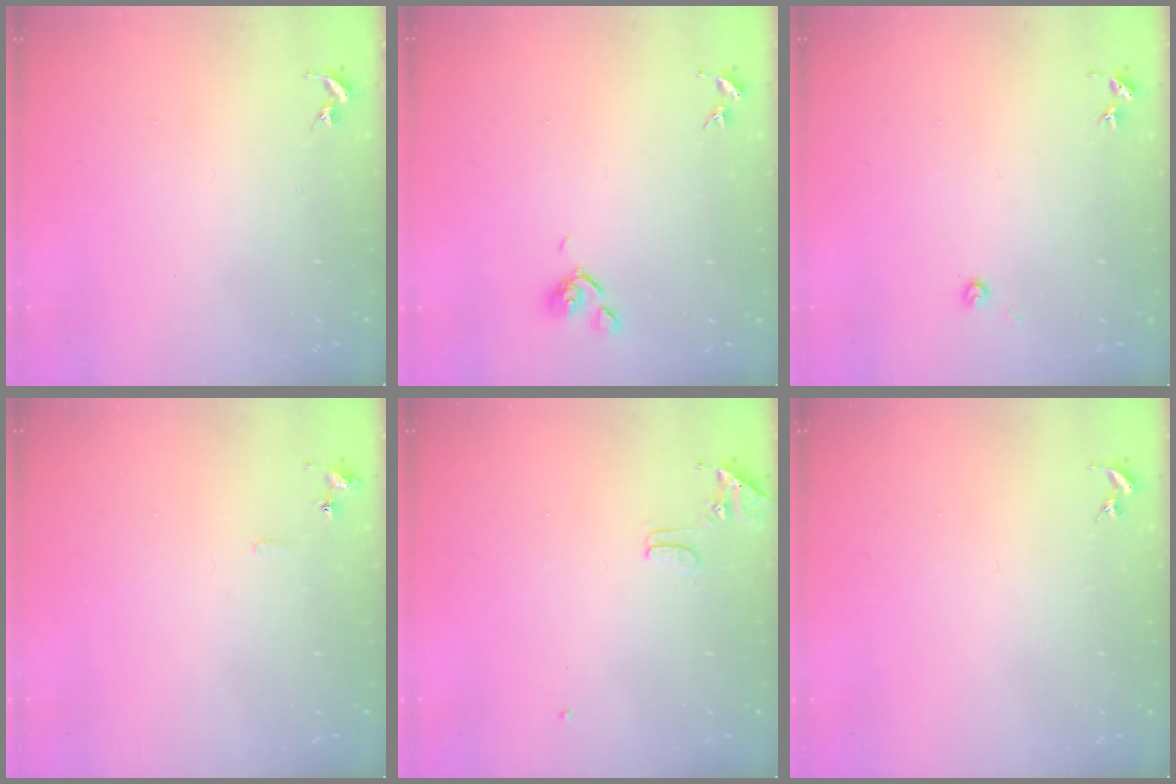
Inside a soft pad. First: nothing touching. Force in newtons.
{"total": 6.4, "press": 6.2, "slide": 1.3}
{"total": 3.0, "press": 3.0, "slide": 0.3}
{"total": 4.5, "press": 4.4, "slide": 0.6}
{"total": 8.0, "press": 7.9, "slide": 0.7}
{"total": 0.0}